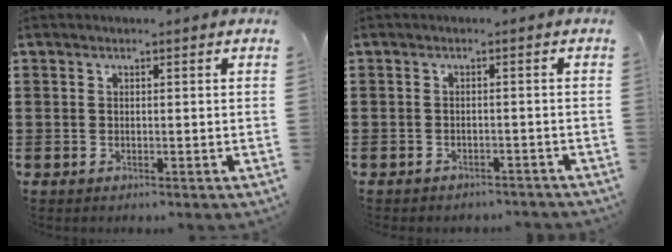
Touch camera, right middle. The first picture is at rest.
{"total": 1.4, "force": [-1.4, 0.2, 0.1], "torque": [-0.006, 0.001, -0.029]}